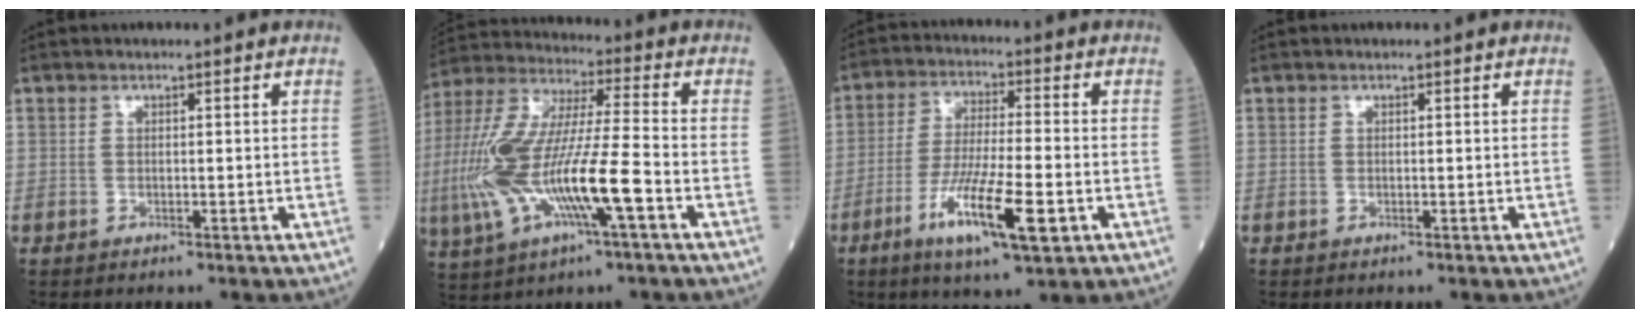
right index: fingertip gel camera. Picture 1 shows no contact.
{"total": 18.3, "force": [-4.7, 2.8, 17.5], "torque": [-0.379, -0.012, -0.085]}
{"total": 12.0, "force": [-4.7, 1.5, 10.9], "torque": [-0.207, -0.019, -0.081]}
{"total": 0.0}